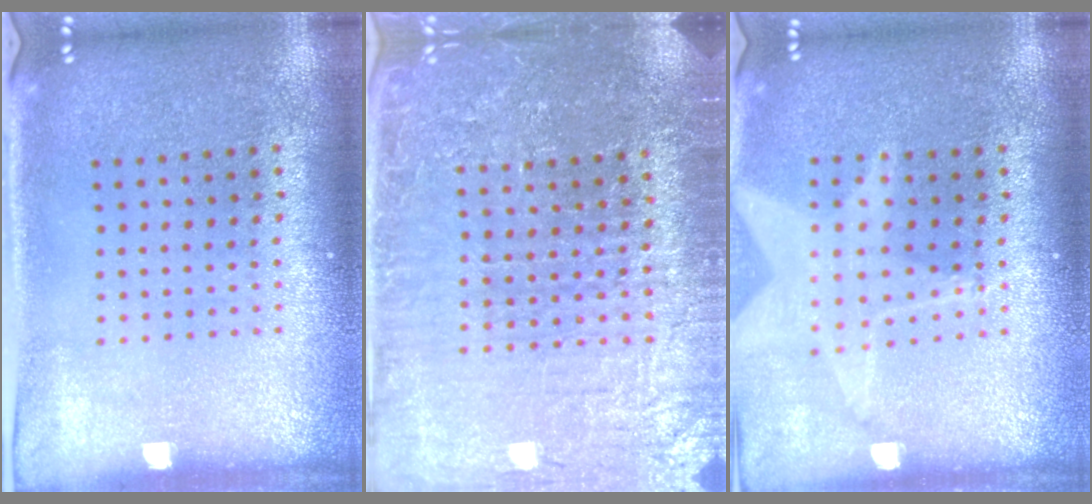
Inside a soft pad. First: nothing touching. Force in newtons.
{"total": 4.5, "press": 4.3, "slide": 1.4}
{"total": 1.3, "press": 1.3, "slide": 0.1}